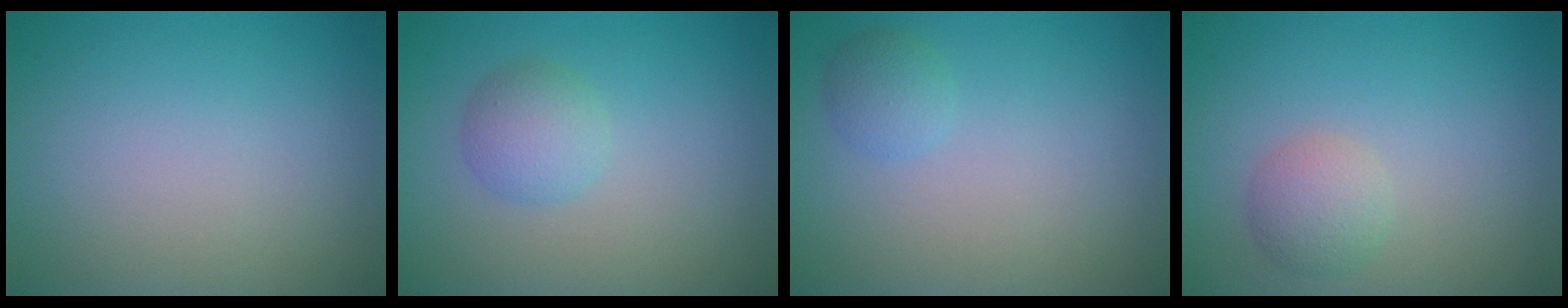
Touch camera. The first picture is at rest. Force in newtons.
{"total": 2.4, "press": 2.4, "slide": 0.1}
{"total": 1.5, "press": 1.5, "slide": 0.1}
{"total": 2.4, "press": 2.4, "slide": 0.1}